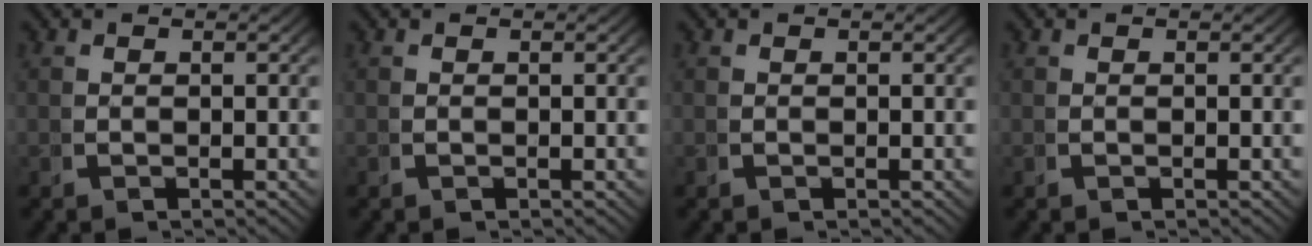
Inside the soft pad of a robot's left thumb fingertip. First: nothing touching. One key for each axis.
{"total": 0.0}
{"total": 0.0}
{"total": 0.0}